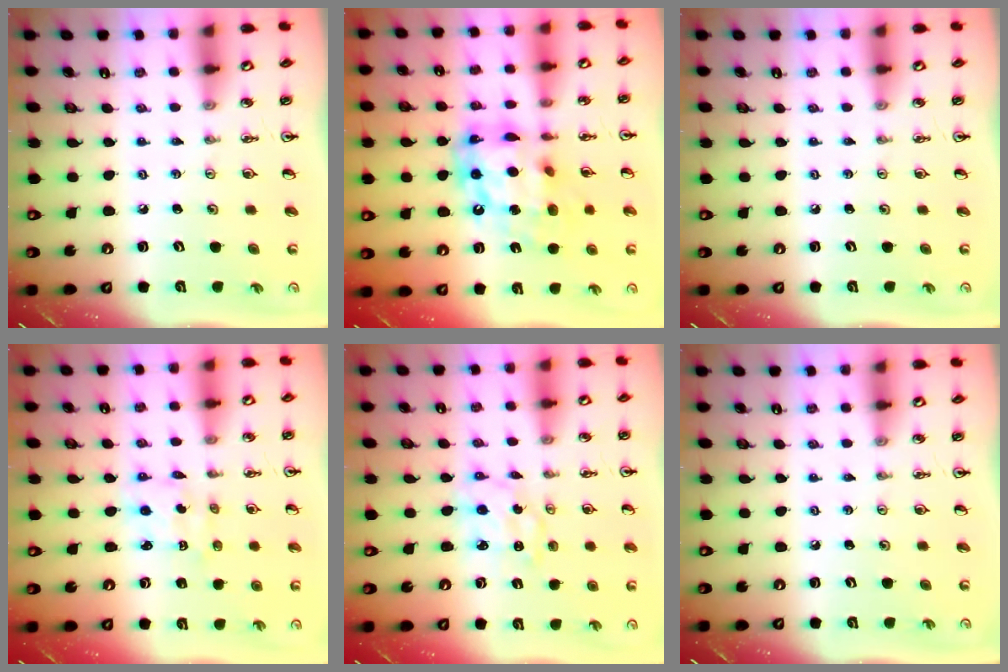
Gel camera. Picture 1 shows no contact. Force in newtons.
{"total": 16.1, "press": 16.0, "slide": 1.7}
{"total": 0.0}
{"total": 2.3, "press": 2.3, "slide": 0.1}
{"total": 2.6, "press": 2.6, "slide": 0.3}
{"total": 0.0}